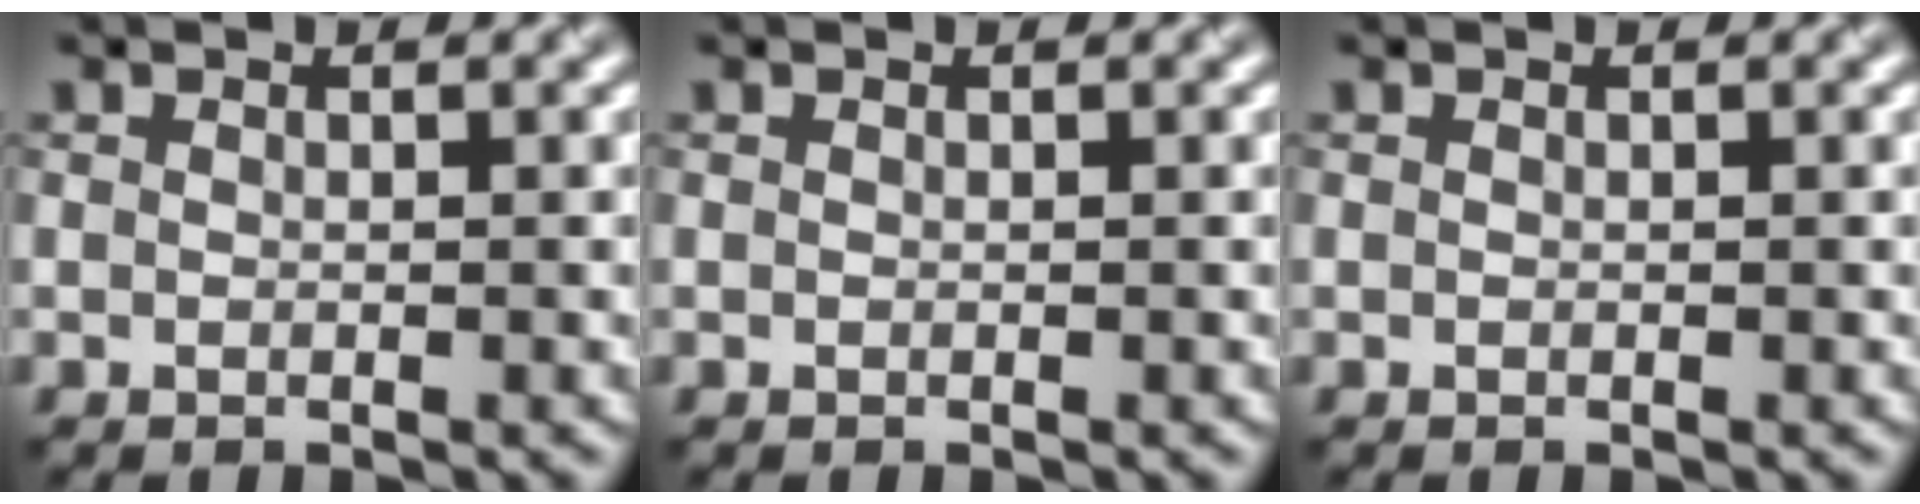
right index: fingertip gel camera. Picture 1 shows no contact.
{"total": 0.0}
{"total": 0.0}